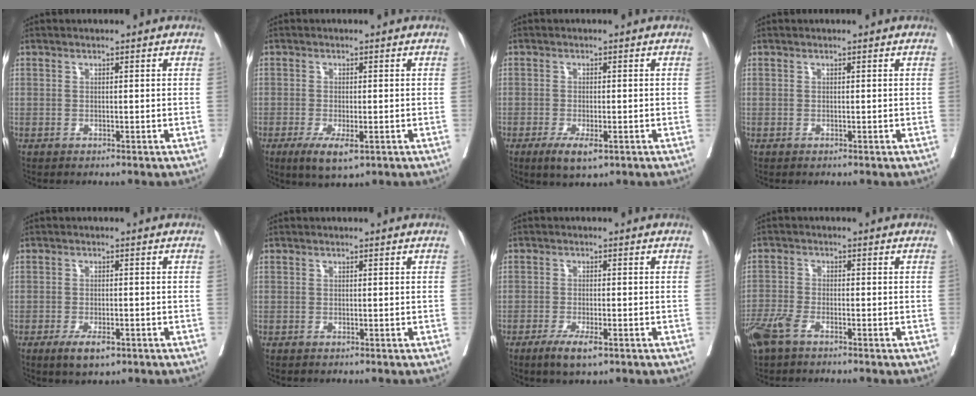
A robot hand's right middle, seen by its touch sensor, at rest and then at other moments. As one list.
[{"total": 5.1, "force": [-2.5, 1.5, 4.1], "torque": [-0.071, -0.012, -0.035]}, {"total": 4.4, "force": [-2.3, 1.3, 3.5], "torque": [-0.061, -0.008, -0.032]}, {"total": 0.0}, {"total": 4.4, "force": [-2.5, 1.5, 3.2], "torque": [-0.057, -0.005, -0.036]}, {"total": 0.0}, {"total": 4.5, "force": [-2.7, 1.0, 3.5], "torque": [-0.065, -0.008, -0.043]}, {"total": 5.3, "force": [-3.6, 1.7, 3.4], "torque": [-0.081, -0.008, -0.073]}]